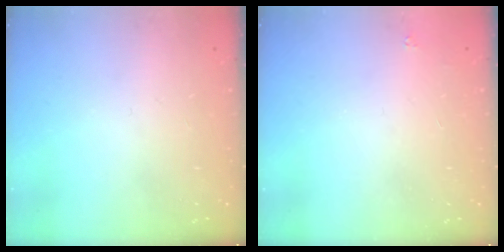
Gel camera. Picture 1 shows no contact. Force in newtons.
{"total": 1.6, "press": 1.5, "slide": 0.2}